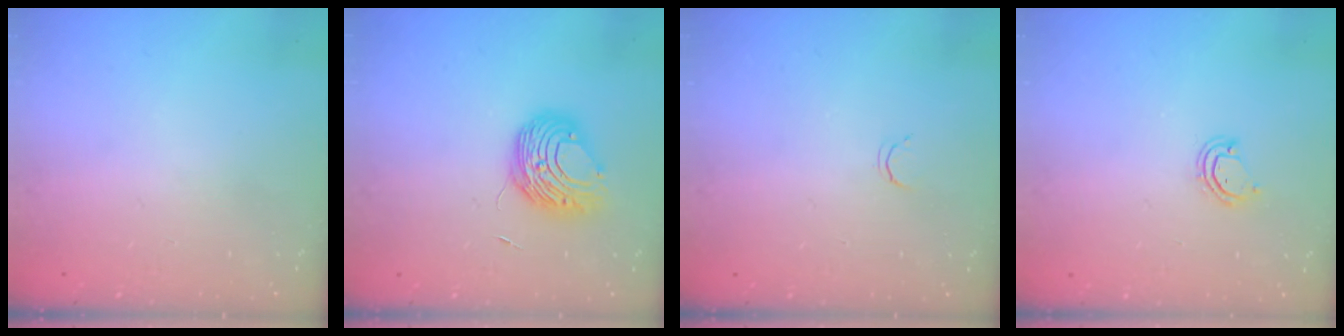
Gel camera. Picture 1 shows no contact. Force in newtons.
{"total": 9.1, "press": 9.1, "slide": 0.4}
{"total": 2.1, "press": 2.1, "slide": 0.4}
{"total": 3.4, "press": 3.4, "slide": 0.2}